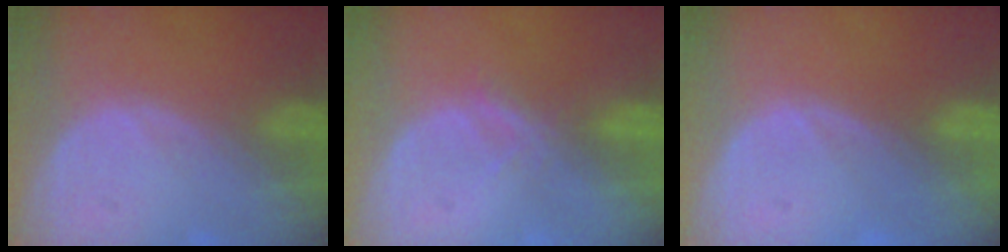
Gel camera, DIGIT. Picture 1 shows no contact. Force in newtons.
{"total": 1.8, "press": 1.6, "slide": 0.7}
{"total": 0.6, "press": 0.1, "slide": 0.6}